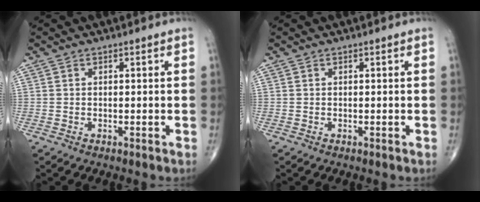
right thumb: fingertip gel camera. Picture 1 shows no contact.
{"total": 0.0}